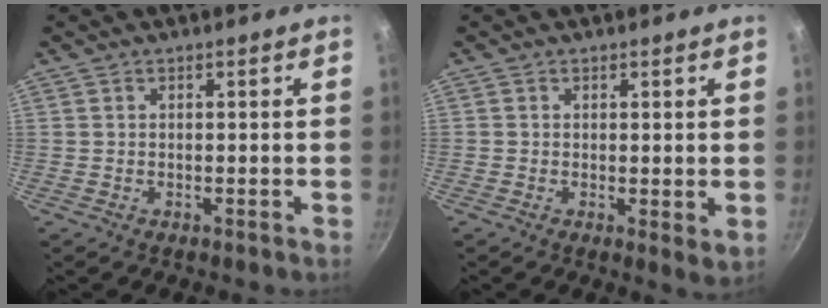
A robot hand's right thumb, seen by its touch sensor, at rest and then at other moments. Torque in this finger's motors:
{"motor_torque": [-0.37, 0.14, -0.17, -0.17, 0.02]}